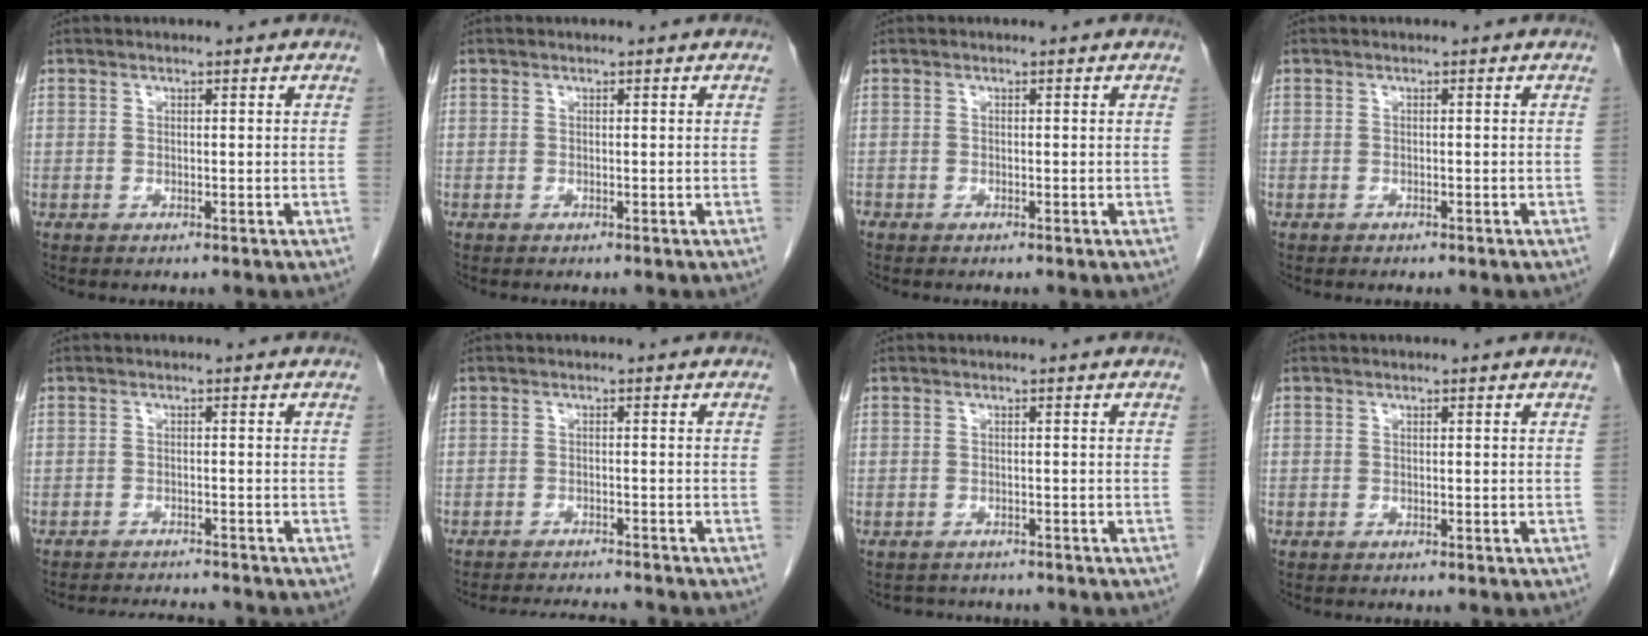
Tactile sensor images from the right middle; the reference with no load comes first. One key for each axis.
{"total": 0.0}
{"total": 0.6, "fx": -0.5, "fy": 0.3, "fz": 0.1, "tx": -0.007, "ty": 0.000, "tz": -0.012}
{"total": 1.1, "fx": -0.9, "fy": 0.3, "fz": 0.5, "tx": -0.017, "ty": -0.003, "tz": -0.009}
{"total": 6.1, "fx": -5.9, "fy": 0.2, "fz": 1.4, "tx": -0.019, "ty": -0.009, "tz": -0.086}
{"total": 7.1, "fx": -6.8, "fy": 0.4, "fz": 1.9, "tx": -0.029, "ty": -0.008, "tz": -0.098}
{"total": 2.9, "fx": -2.7, "fy": 1.1, "fz": 0.1, "tx": -0.003, "ty": -0.003, "tz": -0.036}
{"total": 0.0}